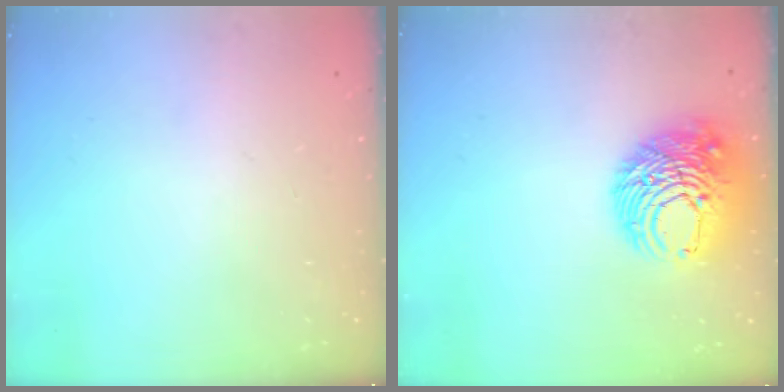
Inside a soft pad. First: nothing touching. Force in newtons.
{"total": 11.9, "press": 11.9, "slide": 1.2}